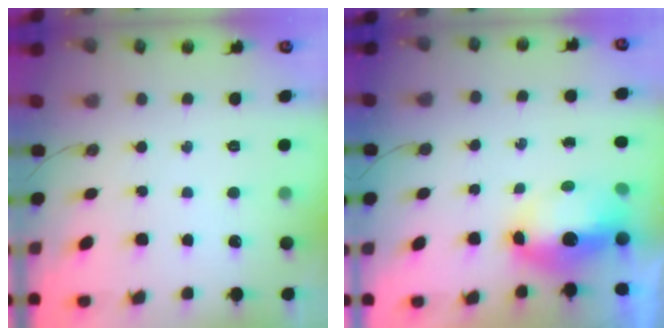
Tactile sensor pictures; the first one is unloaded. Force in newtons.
{"total": 7.3, "press": 7.2, "slide": 0.7}